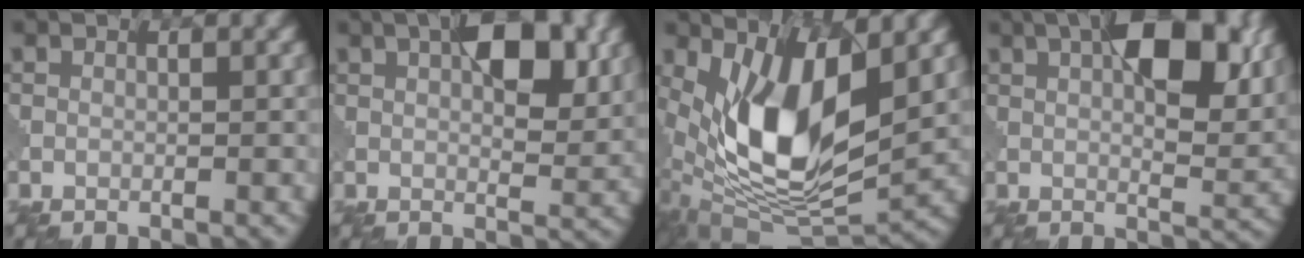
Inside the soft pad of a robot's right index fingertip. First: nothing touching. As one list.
[{"total": 6.7, "force": [2.6, 2.7, 5.6], "torque": [-0.076, 0.001, 0.042]}, {"total": 11.4, "force": [2.0, 5.2, 9.9], "torque": [-0.193, -0.019, 0.041]}, {"total": 10.0, "force": [3.9, 4.0, 8.2], "torque": [-0.111, 0.004, 0.056]}]